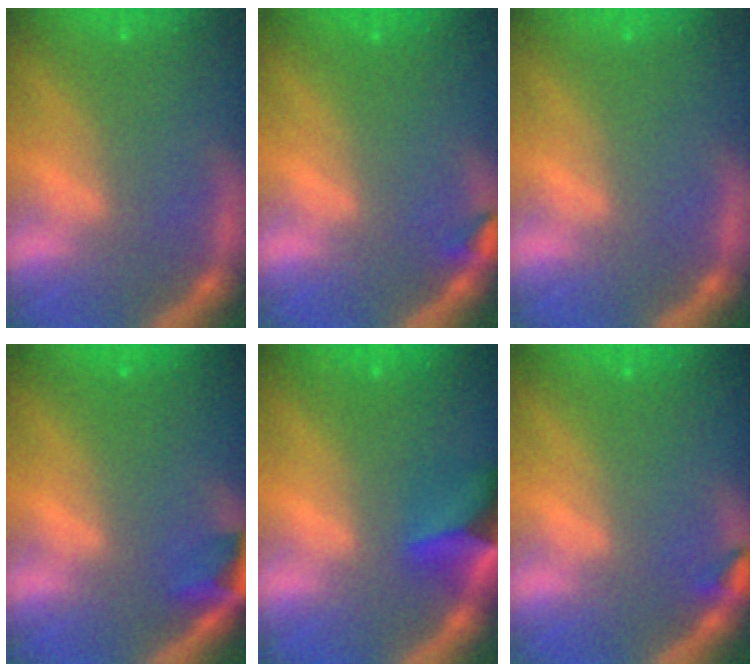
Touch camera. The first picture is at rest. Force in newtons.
{"total": 0.9}
{"total": 0.0}
{"total": 2.4}
{"total": 4.9}
{"total": 0.9}